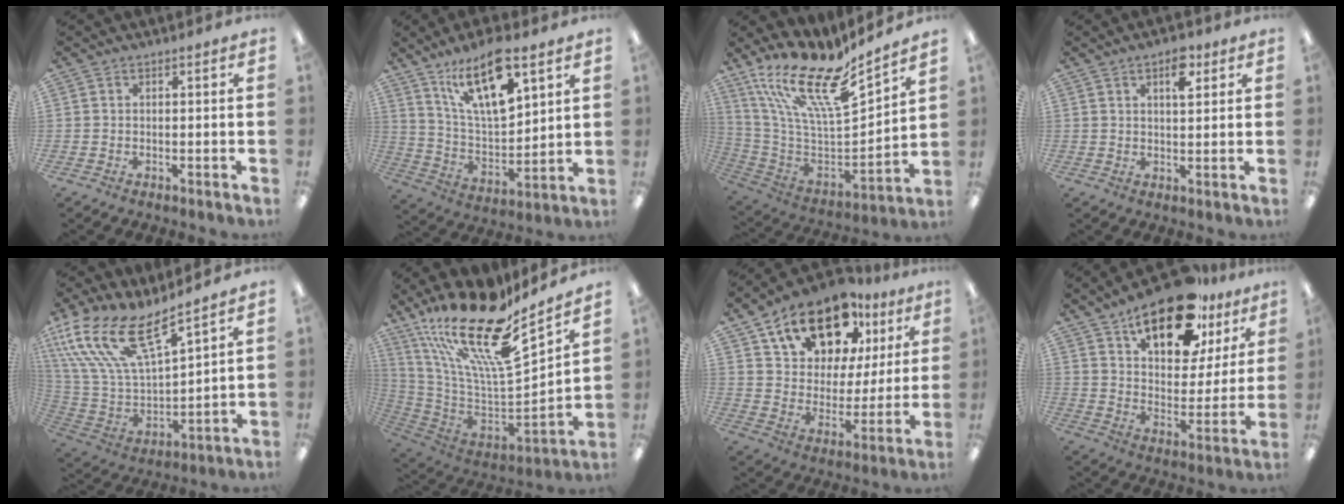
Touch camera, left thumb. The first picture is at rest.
{"total": 18.4, "force": [11.2, 6.9, 12.8], "torque": [-0.233, -0.049, 0.187]}
{"total": 19.4, "force": [13.6, 5.6, 12.6], "torque": [-0.230, -0.105, 0.236]}
{"total": 6.0, "force": [3.3, 2.6, 4.3], "torque": [-0.052, -0.010, 0.048]}
{"total": 19.8, "force": [13.1, 7.3, 12.9], "torque": [-0.285, -0.094, 0.234]}
{"total": 22.9, "force": [15.3, 6.6, 15.7], "torque": [-0.279, -0.124, 0.260]}
{"total": 17.7, "force": [12.1, 9.8, 8.4], "torque": [-0.155, -0.059, 0.220]}
{"total": 20.2, "force": [13.9, 9.1, 11.5], "torque": [-0.174, -0.075, 0.236]}